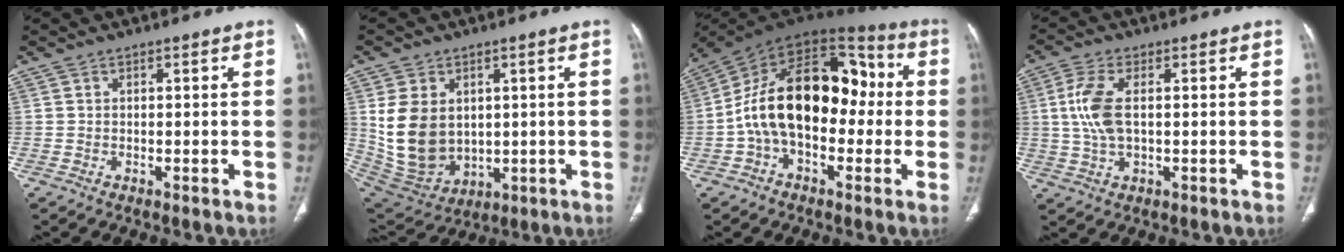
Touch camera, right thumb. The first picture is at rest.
{"total": 14.0, "force": [2.0, 10.5, 9.1], "torque": [-0.154, -0.014, 0.070]}
{"total": 21.5, "force": [-0.9, 13.1, 17.0], "torque": [-0.265, 0.056, -0.025]}
{"total": 7.4, "force": [0.7, 3.5, 6.5], "torque": [-0.157, 0.002, 0.013]}